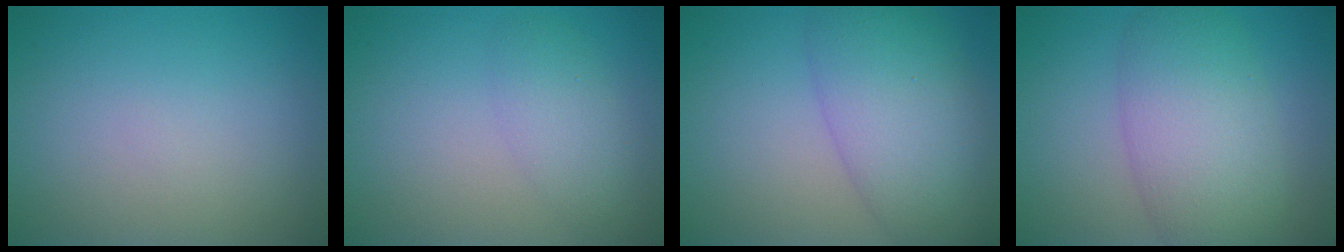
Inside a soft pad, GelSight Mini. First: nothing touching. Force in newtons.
{"total": 2.5, "press": 2.5, "slide": 0.1}
{"total": 7.9, "press": 7.9, "slide": 0.2}
{"total": 6.9, "press": 6.9, "slide": 0.5}